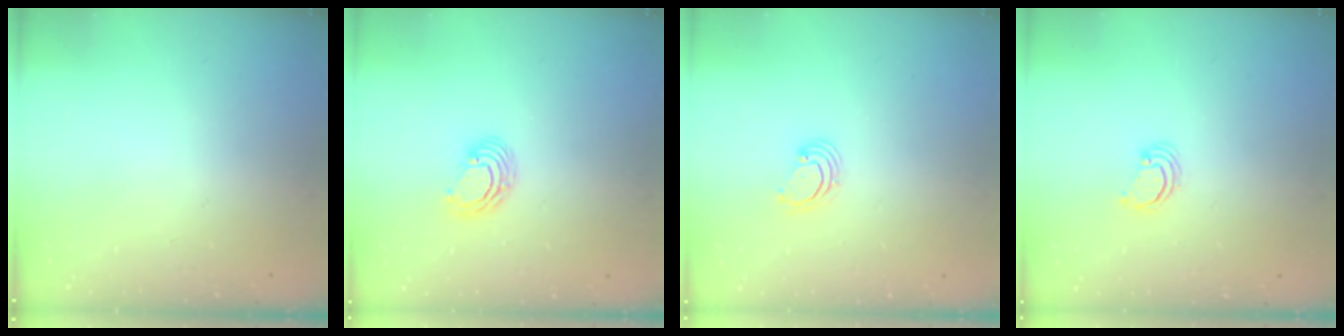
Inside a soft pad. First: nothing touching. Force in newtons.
{"total": 5.6, "press": 5.6, "slide": 0.2}
{"total": 3.2, "press": 3.2, "slide": 0.5}
{"total": 2.2, "press": 2.2, "slide": 0.2}